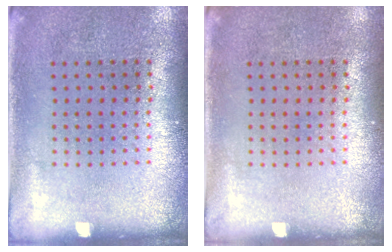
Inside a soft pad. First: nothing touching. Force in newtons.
{"total": 0.0}